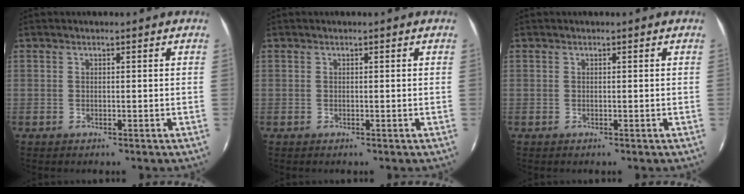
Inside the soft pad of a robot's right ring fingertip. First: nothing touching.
{"total": 0.0}
{"total": 0.0}